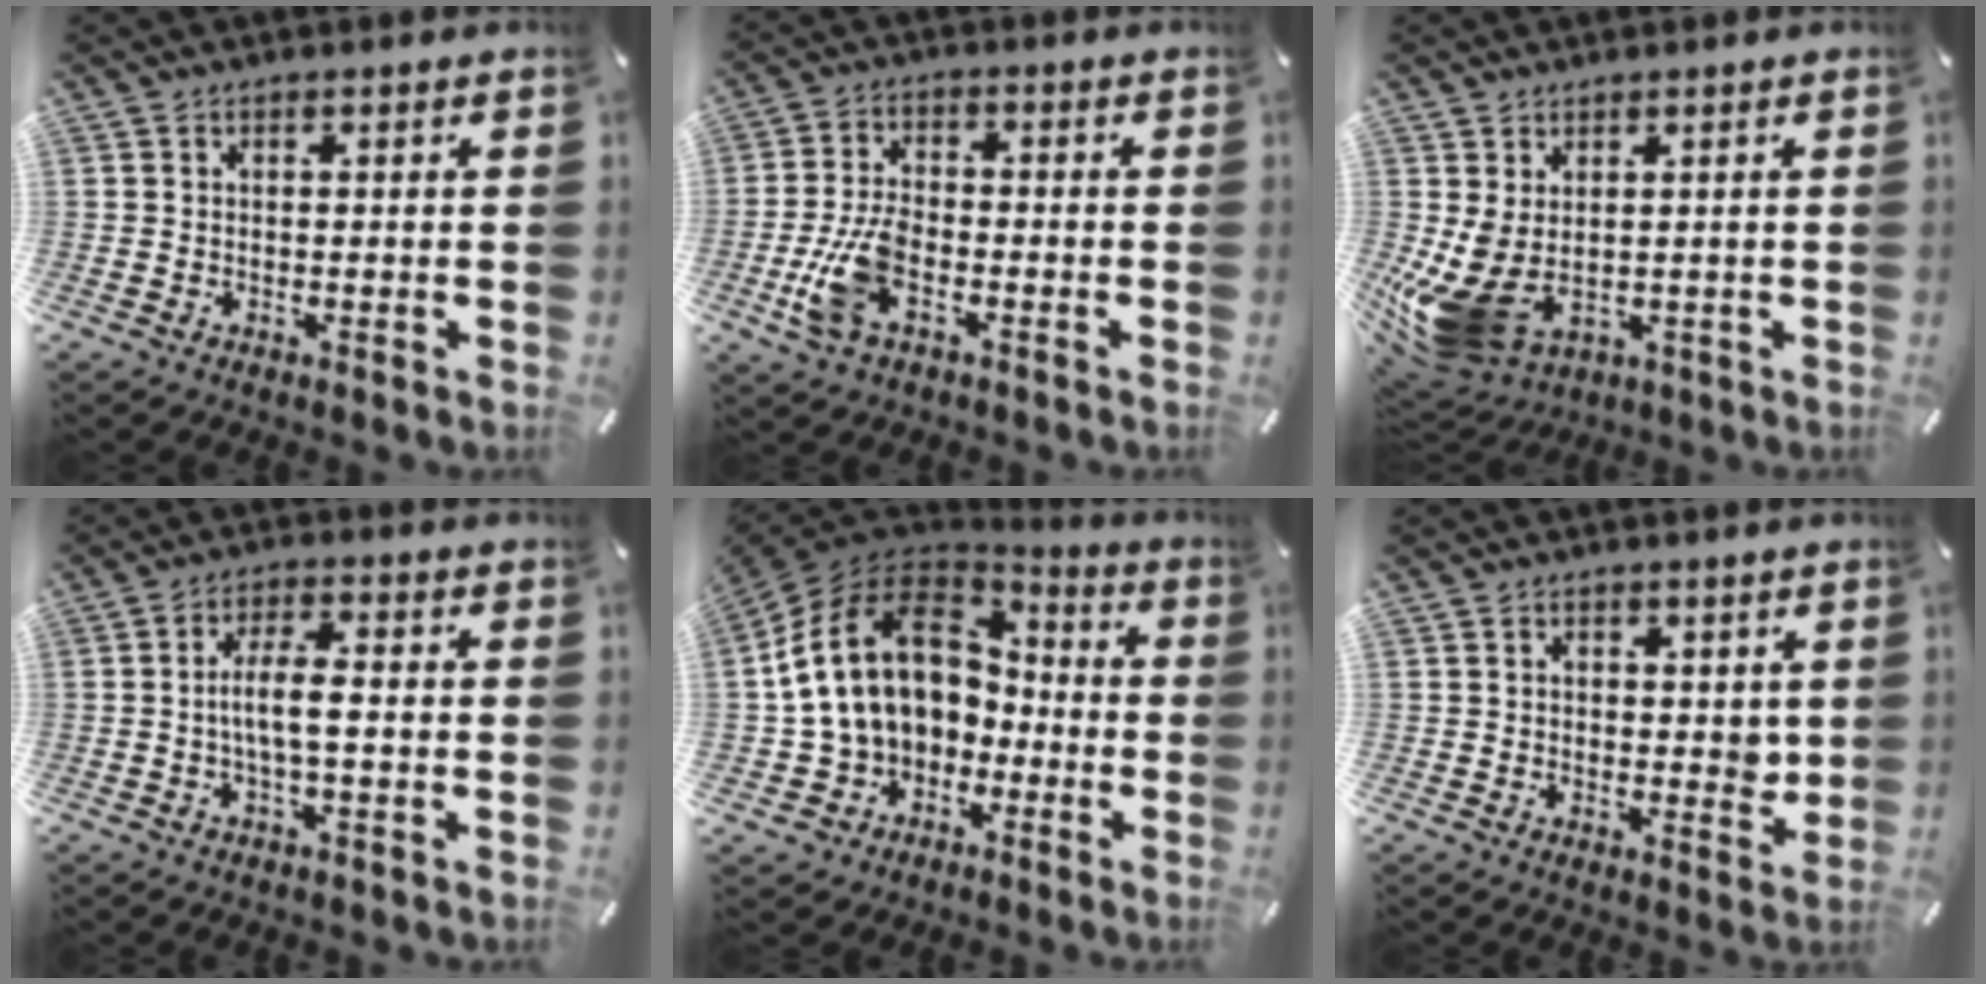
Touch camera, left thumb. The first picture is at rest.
{"total": 9.5, "force": [-3.3, 5.0, 7.3], "torque": [-0.161, 0.000, -0.059]}
{"total": 8.9, "force": [-0.5, 6.5, 6.1], "torque": [-0.145, -0.017, -0.007]}
{"total": 6.6, "force": [-1.0, 1.9, 6.2], "torque": [-0.124, 0.002, -0.021]}
{"total": 17.7, "force": [1.6, 13.9, 11.0], "torque": [-0.229, 0.012, 0.030]}
{"total": 3.8, "force": [0.9, 2.9, 2.2], "torque": [-0.011, -0.007, 0.012]}